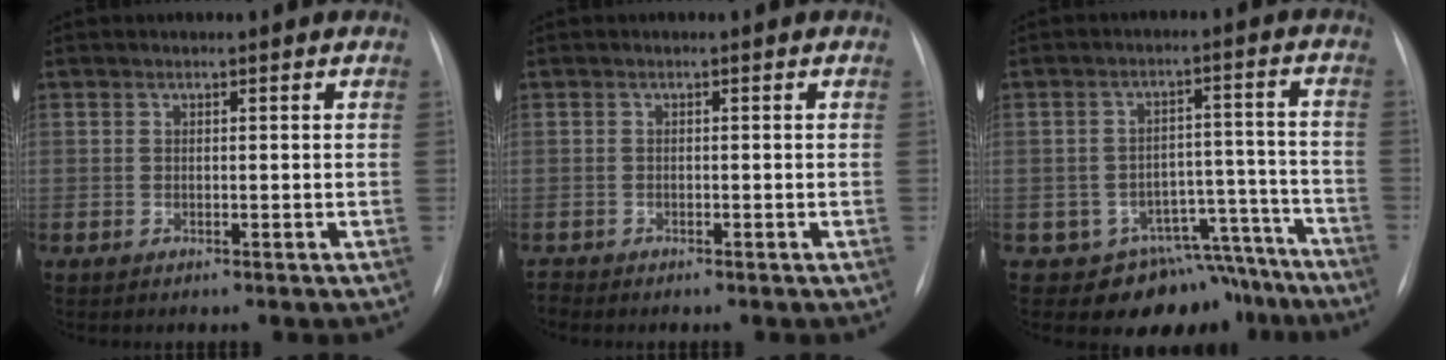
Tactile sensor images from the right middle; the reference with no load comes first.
{"total": 0.7, "force": [-0.6, -0.2, -0.2], "torque": [0.004, -0.004, -0.012]}
{"total": 11.4, "force": [-9.4, 6.4, 1.0], "torque": [0.025, 0.064, -0.118]}